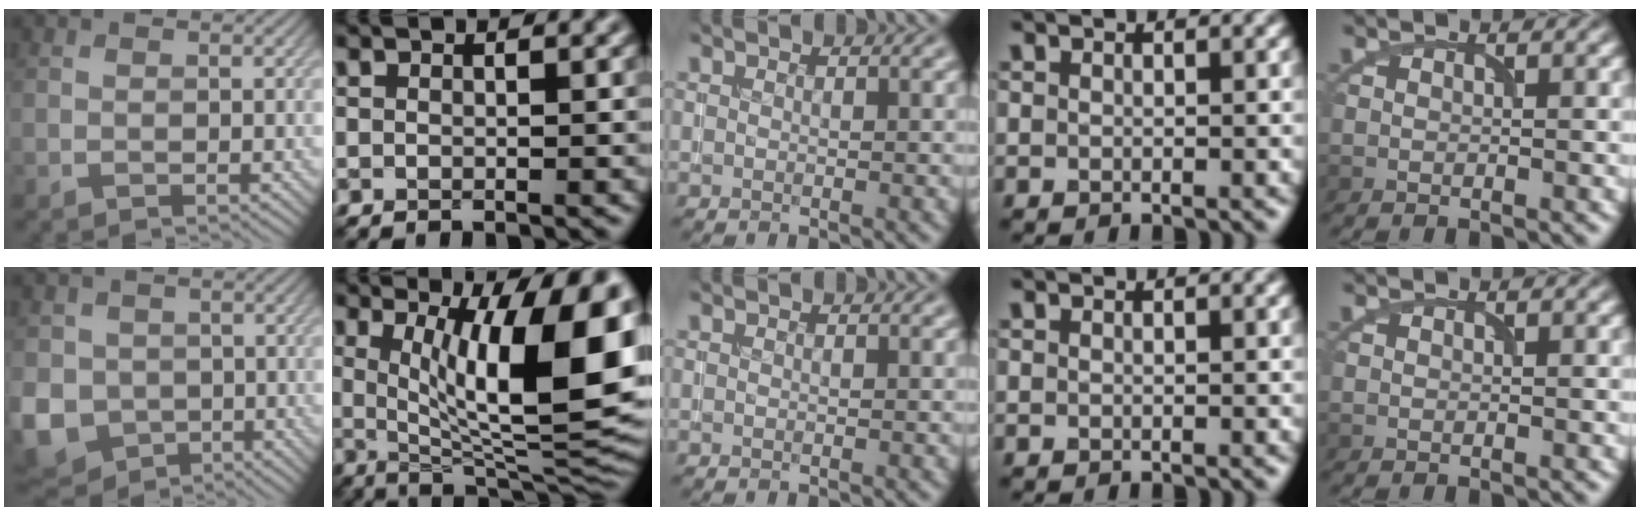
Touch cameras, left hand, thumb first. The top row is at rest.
{"thumb": {"total": 9.0, "force": [-1.9, 7.8, 4.1], "torque": [-0.119, -0.038, -0.040]}, "index": {"total": 15.4, "force": [2.5, 4.5, 14.5], "torque": [-0.179, -0.007, 0.038]}}